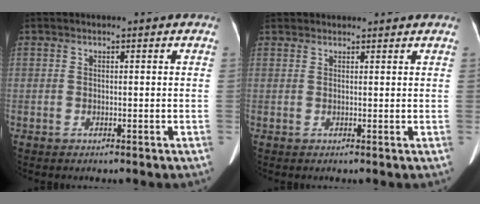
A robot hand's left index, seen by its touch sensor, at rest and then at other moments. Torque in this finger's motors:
{"motor_torque": [0.95, -1.19, 0.68, 0.17]}